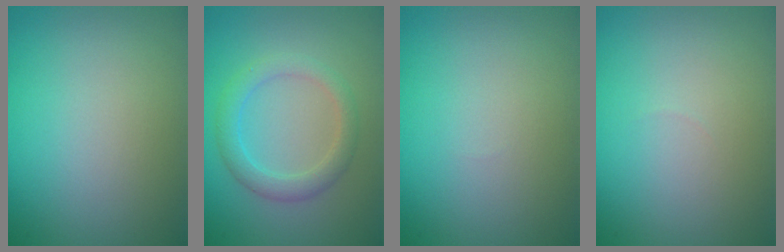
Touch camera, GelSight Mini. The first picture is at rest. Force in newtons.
{"total": 2.9, "press": 2.9, "slide": 0.3}
{"total": 0.0}
{"total": 0.0}